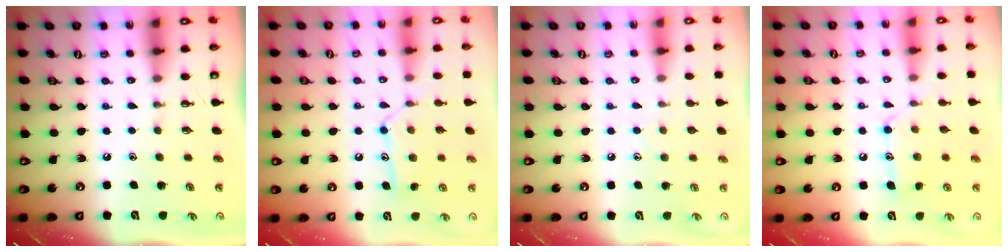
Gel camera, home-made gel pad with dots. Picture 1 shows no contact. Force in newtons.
{"total": 12.9, "press": 12.9, "slide": 0.8}
{"total": 5.7, "press": 5.7, "slide": 0.4}
{"total": 11.7, "press": 11.6, "slide": 0.6}